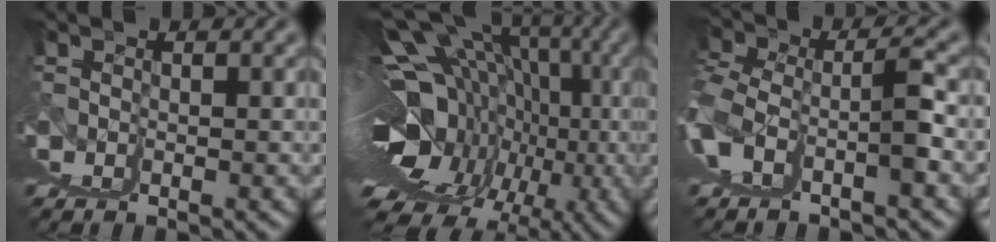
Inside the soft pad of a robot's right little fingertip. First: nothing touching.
{"total": 16.4, "force": [2.8, 6.9, 14.6], "torque": [-0.162, 0.005, 0.066]}
{"total": 2.8, "force": [1.1, 0.2, 2.6], "torque": [-0.039, 0.010, 0.023]}